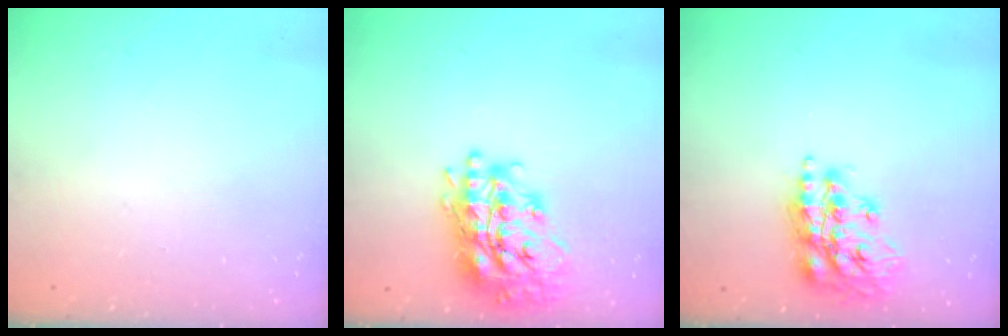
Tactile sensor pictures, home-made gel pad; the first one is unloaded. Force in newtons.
{"total": 21.6, "press": 21.5, "slide": 1.8}
{"total": 16.1, "press": 16.0, "slide": 1.6}